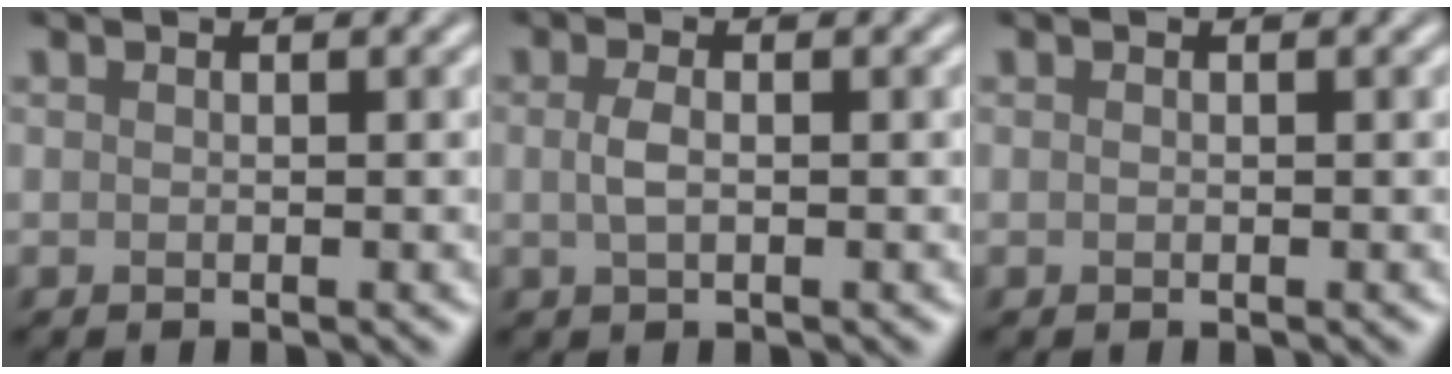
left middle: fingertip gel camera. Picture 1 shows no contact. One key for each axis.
{"total": 1.6, "fx": 0.0, "fy": 0.8, "fz": 1.4, "tx": -0.039, "ty": 0.001, "tz": -0.001}
{"total": 0.0}